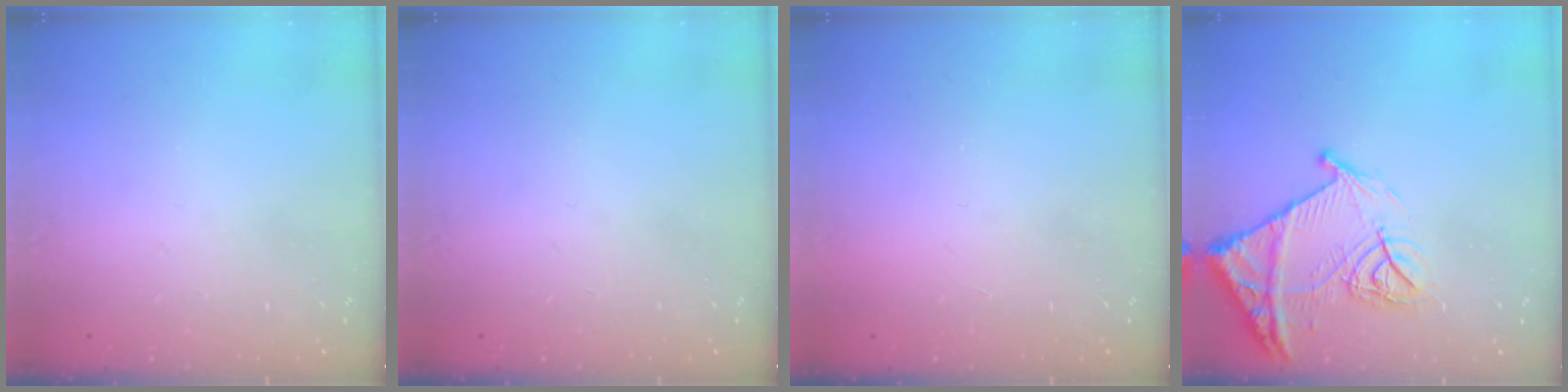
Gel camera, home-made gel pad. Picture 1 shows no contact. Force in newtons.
{"total": 0.0}
{"total": 1.6, "press": 1.6, "slide": 0.1}
{"total": 15.9, "press": 15.8, "slide": 1.6}